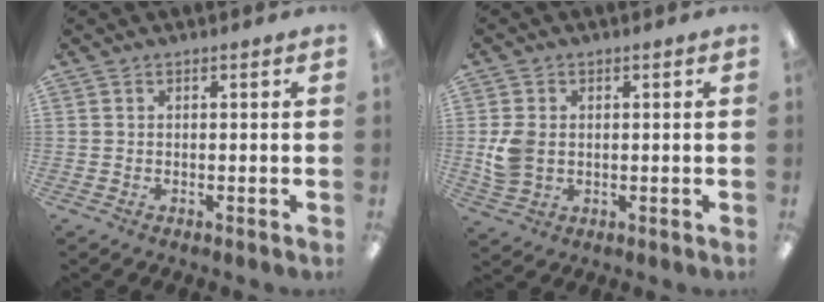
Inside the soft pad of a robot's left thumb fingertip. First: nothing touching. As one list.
[{"total": 5.9, "force": [0.3, 4.6, 3.7], "torque": [-0.073, 0.003, 0.007]}]